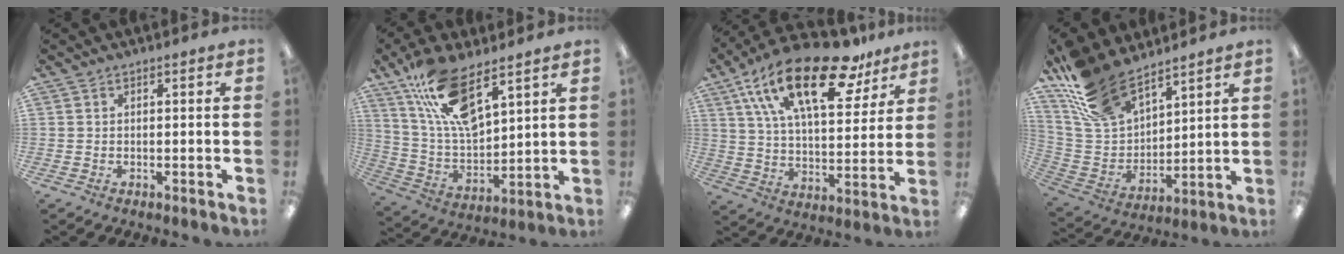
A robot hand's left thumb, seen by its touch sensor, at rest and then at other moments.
{"total": 16.3, "force": [10.5, 6.4, 10.8], "torque": [-0.222, -0.040, 0.186]}
{"total": 24.8, "force": [14.8, 10.7, 16.8], "torque": [-0.283, -0.067, 0.250]}
{"total": 16.8, "force": [13.6, 7.7, 6.1], "torque": [-0.153, -0.076, 0.259]}